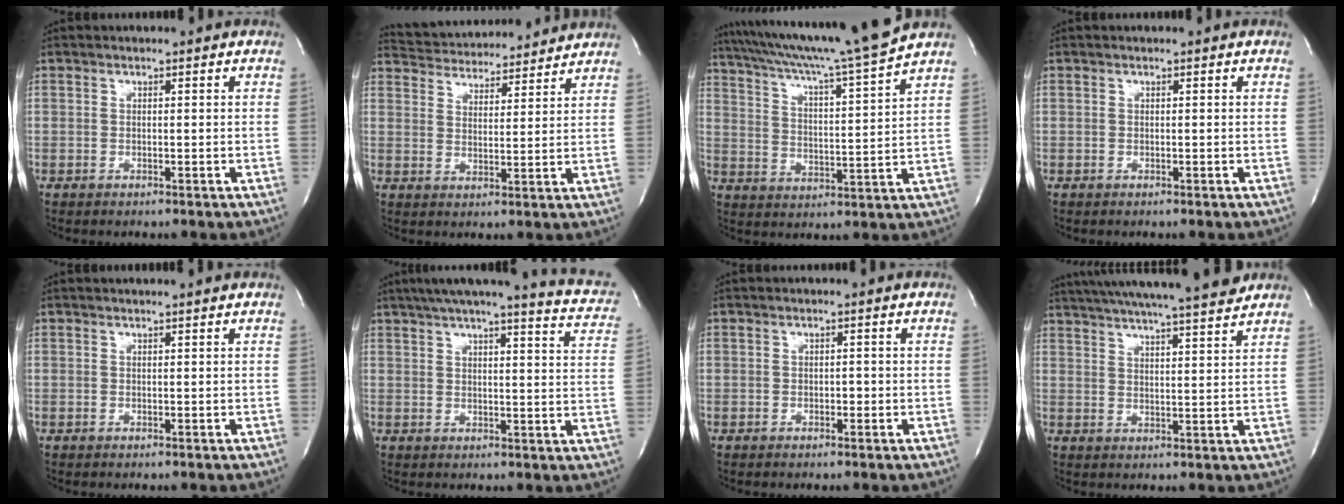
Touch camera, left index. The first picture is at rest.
{"total": 14.8, "force": [14.1, 2.7, 3.4], "torque": [-0.059, 0.026, 0.206]}
{"total": 18.3, "force": [16.0, -2.1, 8.6], "torque": [-0.154, -0.024, 0.243]}
{"total": 0.0}
{"total": 1.9, "force": [1.8, -0.4, 0.6], "torque": [-0.010, 0.005, 0.023]}
{"total": 17.1, "force": [13.9, 2.1, 9.7], "torque": [-0.127, -0.002, 0.154]}
{"total": 0.8, "force": [-0.4, 0.4, 0.5], "torque": [-0.007, -0.002, -0.007]}
{"total": 19.4, "force": [17.3, 0.2, 8.8], "torque": [-0.154, -0.001, 0.244]}